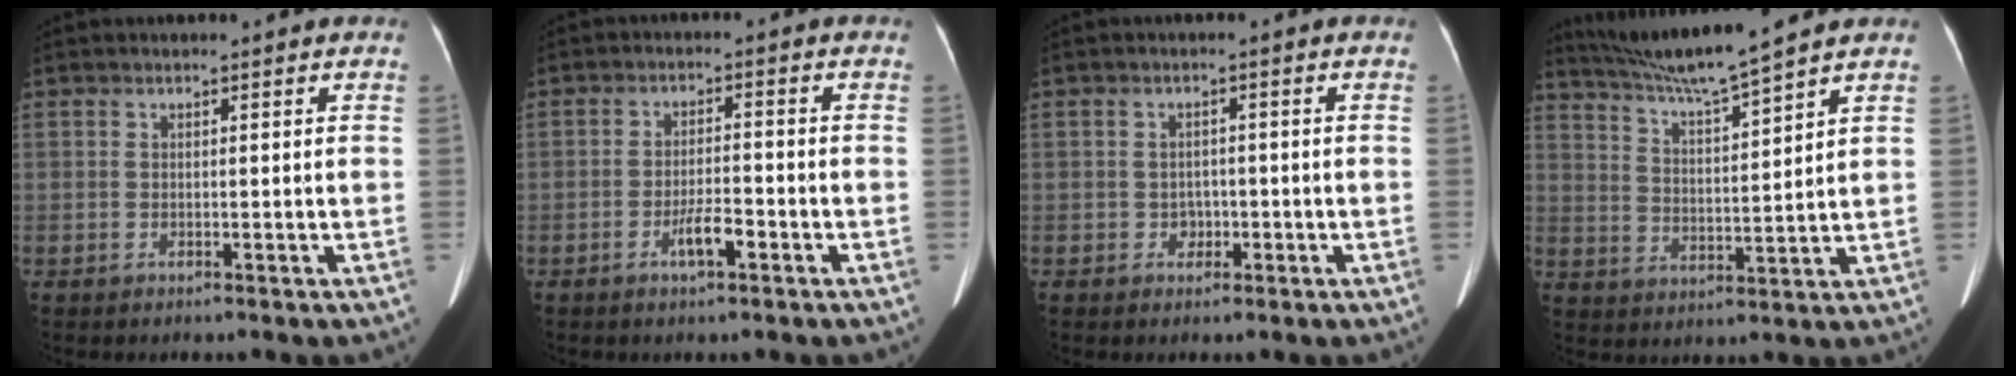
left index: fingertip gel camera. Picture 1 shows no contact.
{"total": 3.8, "force": [-2.2, 0.8, 3.0], "torque": [-0.058, -0.001, -0.038]}
{"total": 1.9, "force": [-0.9, 1.5, 0.6], "torque": [-0.007, 0.003, -0.011]}
{"total": 10.3, "force": [9.2, -1.7, 4.4], "torque": [-0.082, 0.004, 0.168]}